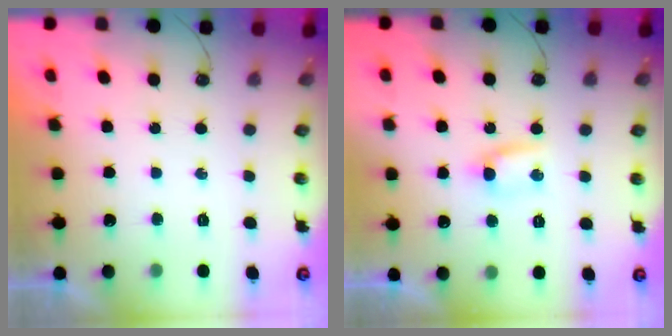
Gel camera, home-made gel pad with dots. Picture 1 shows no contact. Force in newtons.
{"total": 3.7, "press": 3.7, "slide": 0.4}